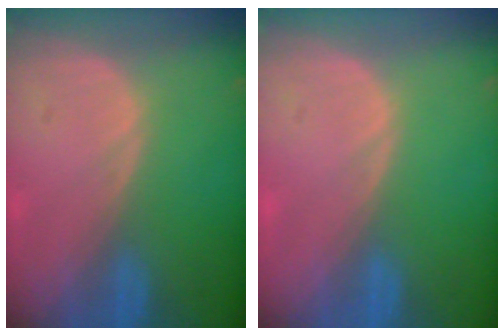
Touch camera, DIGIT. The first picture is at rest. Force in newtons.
{"total": 0.0}